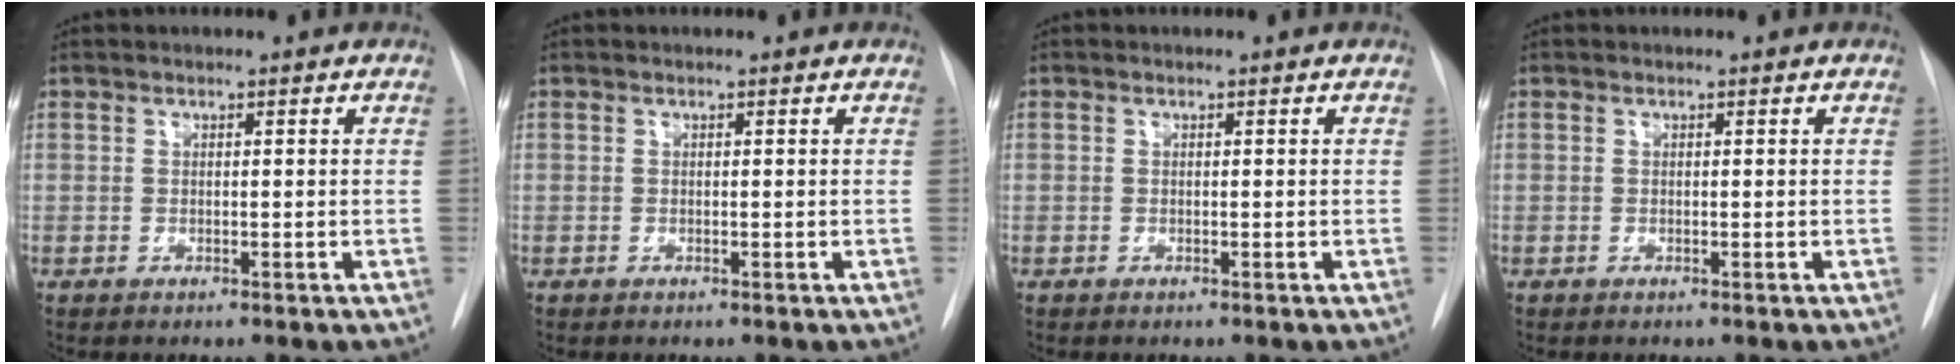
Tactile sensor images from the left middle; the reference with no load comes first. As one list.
[{"total": 0.0}, {"total": 0.0}, {"total": 0.0}]